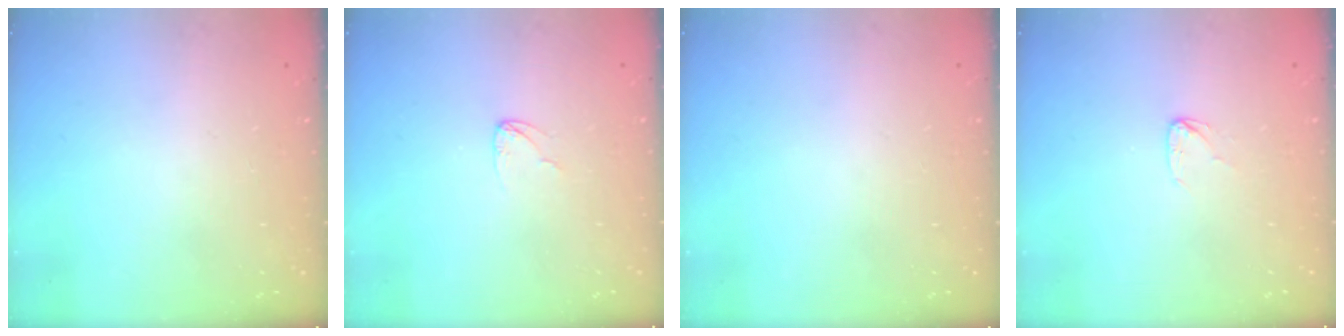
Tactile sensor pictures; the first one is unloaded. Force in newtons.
{"total": 2.3, "press": 2.3, "slide": 0.1}
{"total": 0.0}
{"total": 3.5, "press": 3.5, "slide": 0.2}